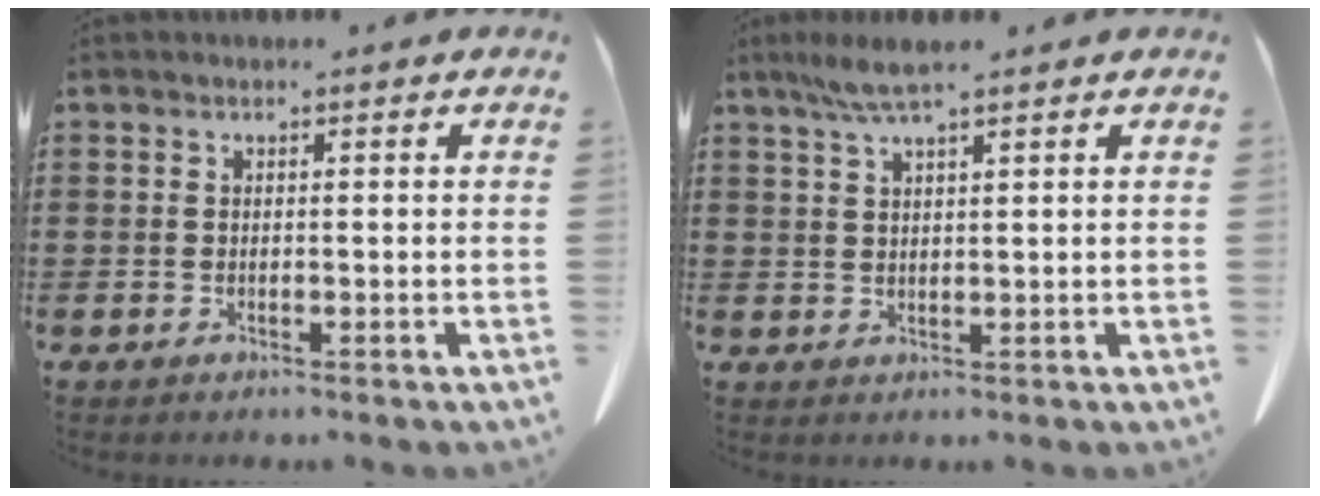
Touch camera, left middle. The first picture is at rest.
{"total": 3.8, "force": [2.6, 0.3, 2.8], "torque": [-0.059, 0.002, 0.047]}